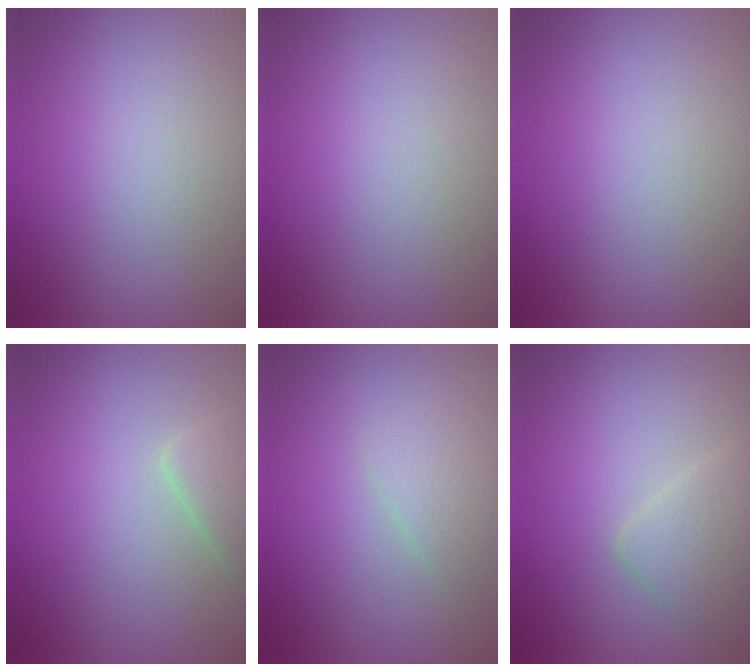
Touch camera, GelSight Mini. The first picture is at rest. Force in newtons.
{"total": 0.0}
{"total": 0.0}
{"total": 2.4, "press": 2.4, "slide": 0.2}
{"total": 1.7, "press": 1.7, "slide": 0.1}
{"total": 2.8, "press": 2.8, "slide": 0.1}